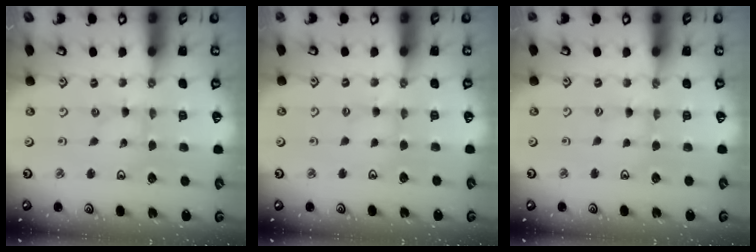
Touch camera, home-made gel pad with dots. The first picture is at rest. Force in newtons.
{"total": 1.6, "press": 1.6, "slide": 0.4}
{"total": 0.6, "press": 0.5, "slide": 0.2}